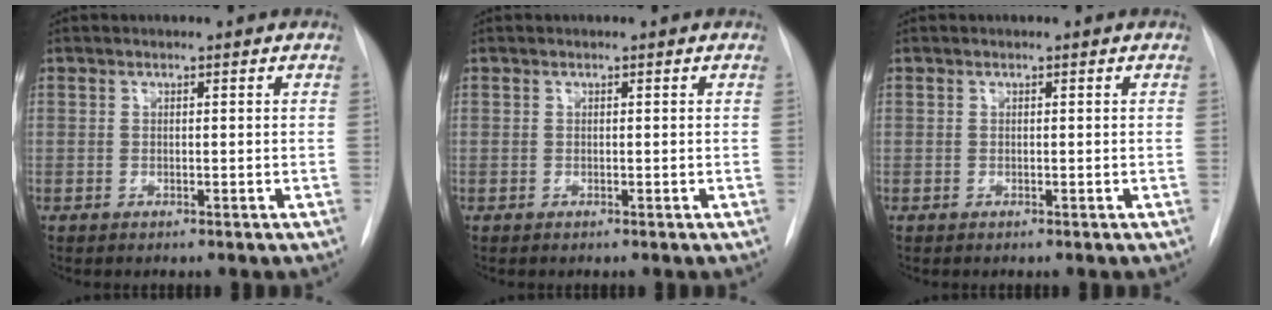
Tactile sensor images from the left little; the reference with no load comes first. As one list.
[{"total": 0.0}, {"total": 0.0}]